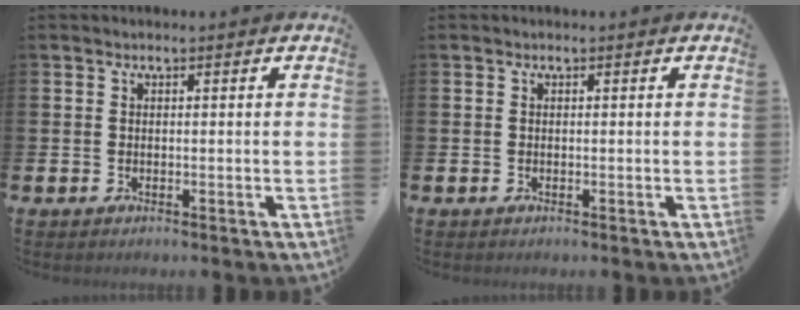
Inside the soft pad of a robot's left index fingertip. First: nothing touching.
{"total": 0.0}